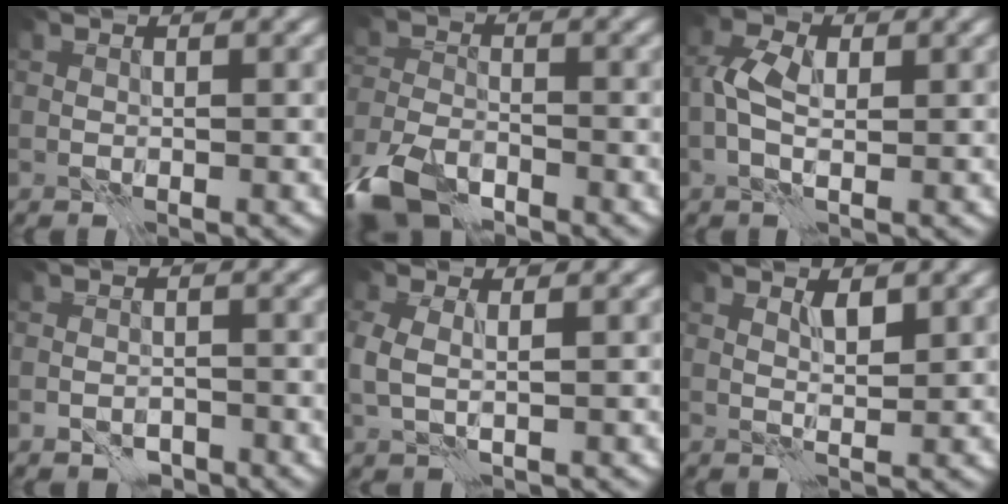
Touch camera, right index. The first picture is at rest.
{"total": 7.1, "force": [-5.3, 2.7, 3.8], "torque": [-0.086, -0.017, -0.115]}
{"total": 2.8, "force": [0.1, 1.5, 2.4], "torque": [-0.053, 0.010, -0.004]}
{"total": 0.9, "force": [-0.7, 0.4, 0.4], "torque": [-0.002, 0.003, -0.012]}
{"total": 2.0, "force": [0.9, 0.6, 1.6], "torque": [-0.041, 0.004, 0.019]}
{"total": 1.2, "force": [1.0, -0.1, 0.7], "torque": [-0.011, 0.000, 0.017]}